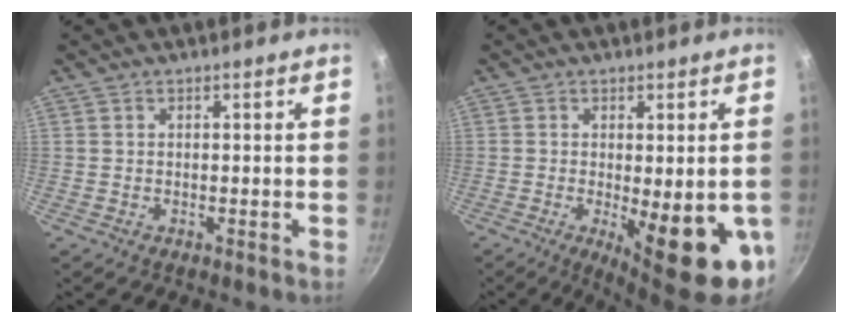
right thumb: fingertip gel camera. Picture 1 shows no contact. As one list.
[{"total": 16.1, "force": [-5.0, 5.5, 14.2], "torque": [-0.139, -0.014, -0.049]}]